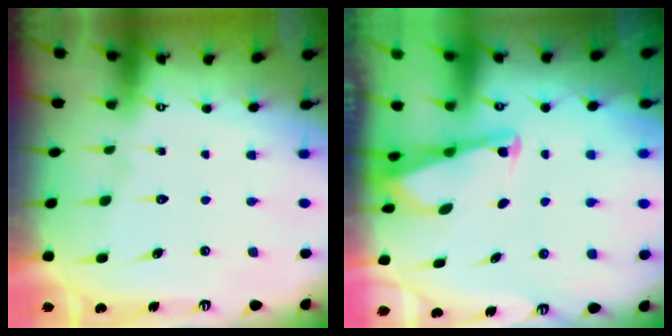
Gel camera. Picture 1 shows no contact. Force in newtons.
{"total": 2.0, "press": 2.0, "slide": 0.2}